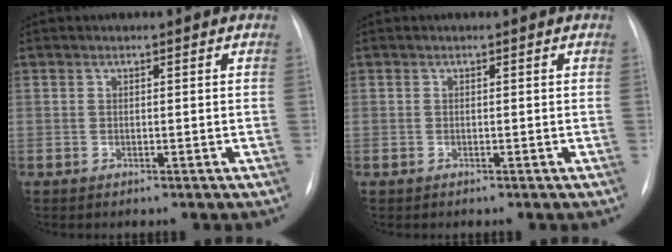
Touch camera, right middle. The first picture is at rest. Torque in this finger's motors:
{"motor_torque": [0.70, -0.68, 0.03, -0.04]}